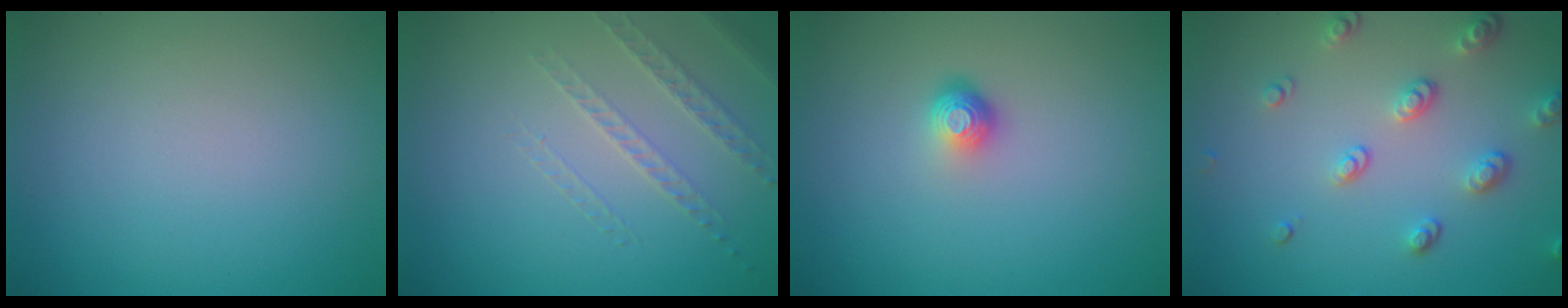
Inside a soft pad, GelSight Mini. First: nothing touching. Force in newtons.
{"total": 1.4, "press": 1.0, "slide": 0.9}
{"total": 1.8, "press": 1.2, "slide": 1.3}
{"total": 3.2, "press": 2.8, "slide": 1.7}